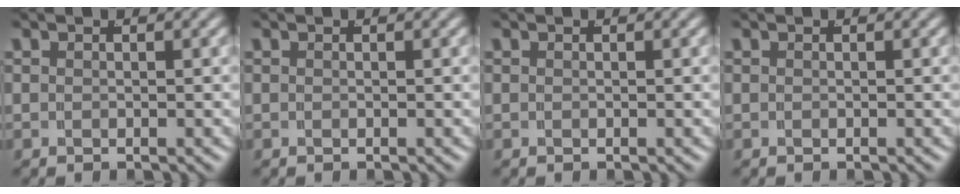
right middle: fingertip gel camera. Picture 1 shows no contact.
{"total": 0.0}
{"total": 0.0}
{"total": 0.0}